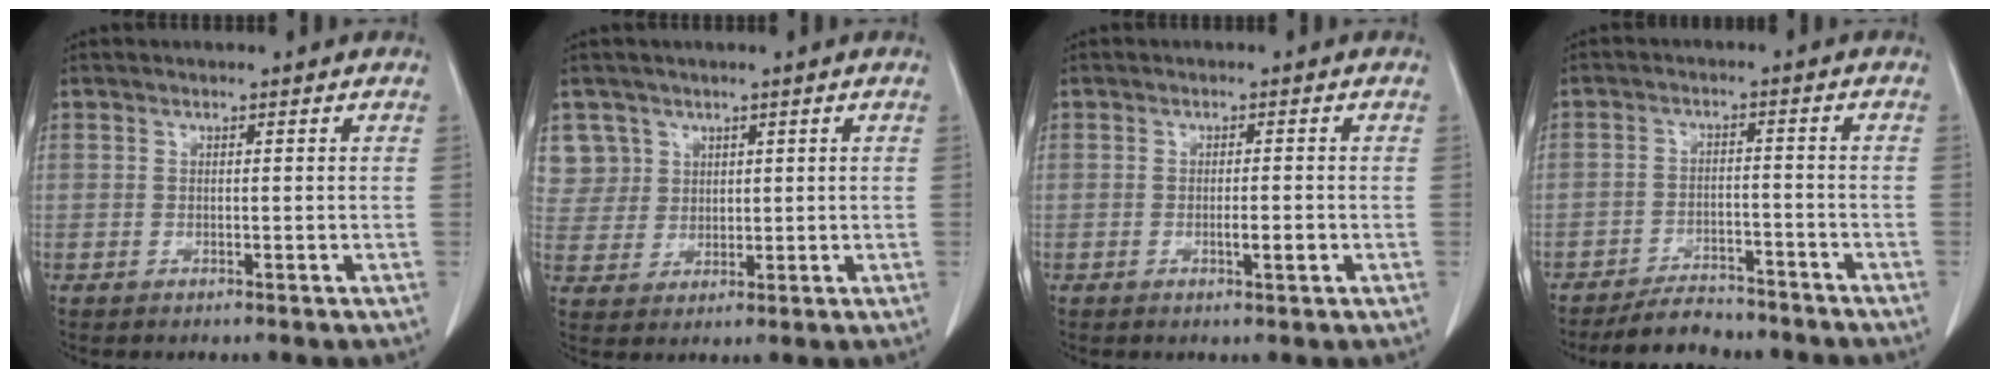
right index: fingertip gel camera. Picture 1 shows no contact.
{"total": 5.5, "force": [2.9, 4.7, -0.5], "torque": [0.022, 0.006, 0.063]}
{"total": 2.1, "force": [-0.6, 0.3, 2.0], "torque": [-0.035, -0.002, -0.009]}
{"total": 7.1, "force": [-6.5, 2.2, 1.7], "torque": [-0.028, -0.007, -0.102]}